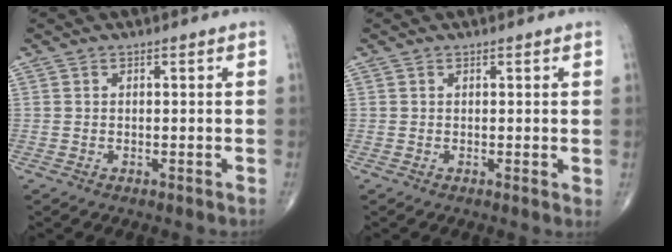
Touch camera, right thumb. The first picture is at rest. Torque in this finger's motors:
{"motor_torque": [-0.17, 0.01, -0.35, -0.22, 0.01]}